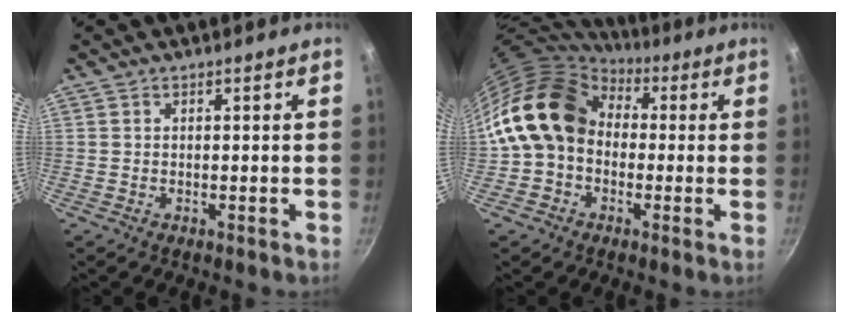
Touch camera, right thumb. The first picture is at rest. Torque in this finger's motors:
{"motor_torque": [1.25, 3.46, 0.53, -0.50, 0.24]}